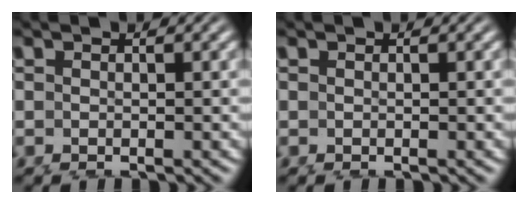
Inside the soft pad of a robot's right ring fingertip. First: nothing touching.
{"total": 0.0}